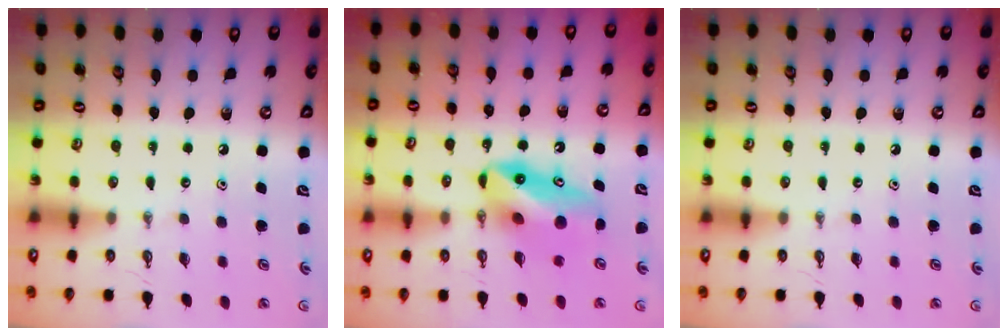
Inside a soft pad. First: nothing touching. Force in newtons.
{"total": 11.2, "press": 8.9, "slide": 6.8}
{"total": 0.0}